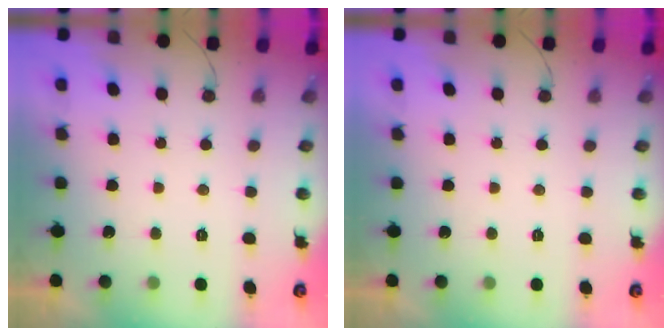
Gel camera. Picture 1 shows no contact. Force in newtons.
{"total": 1.7, "press": 1.7, "slide": 0.1}